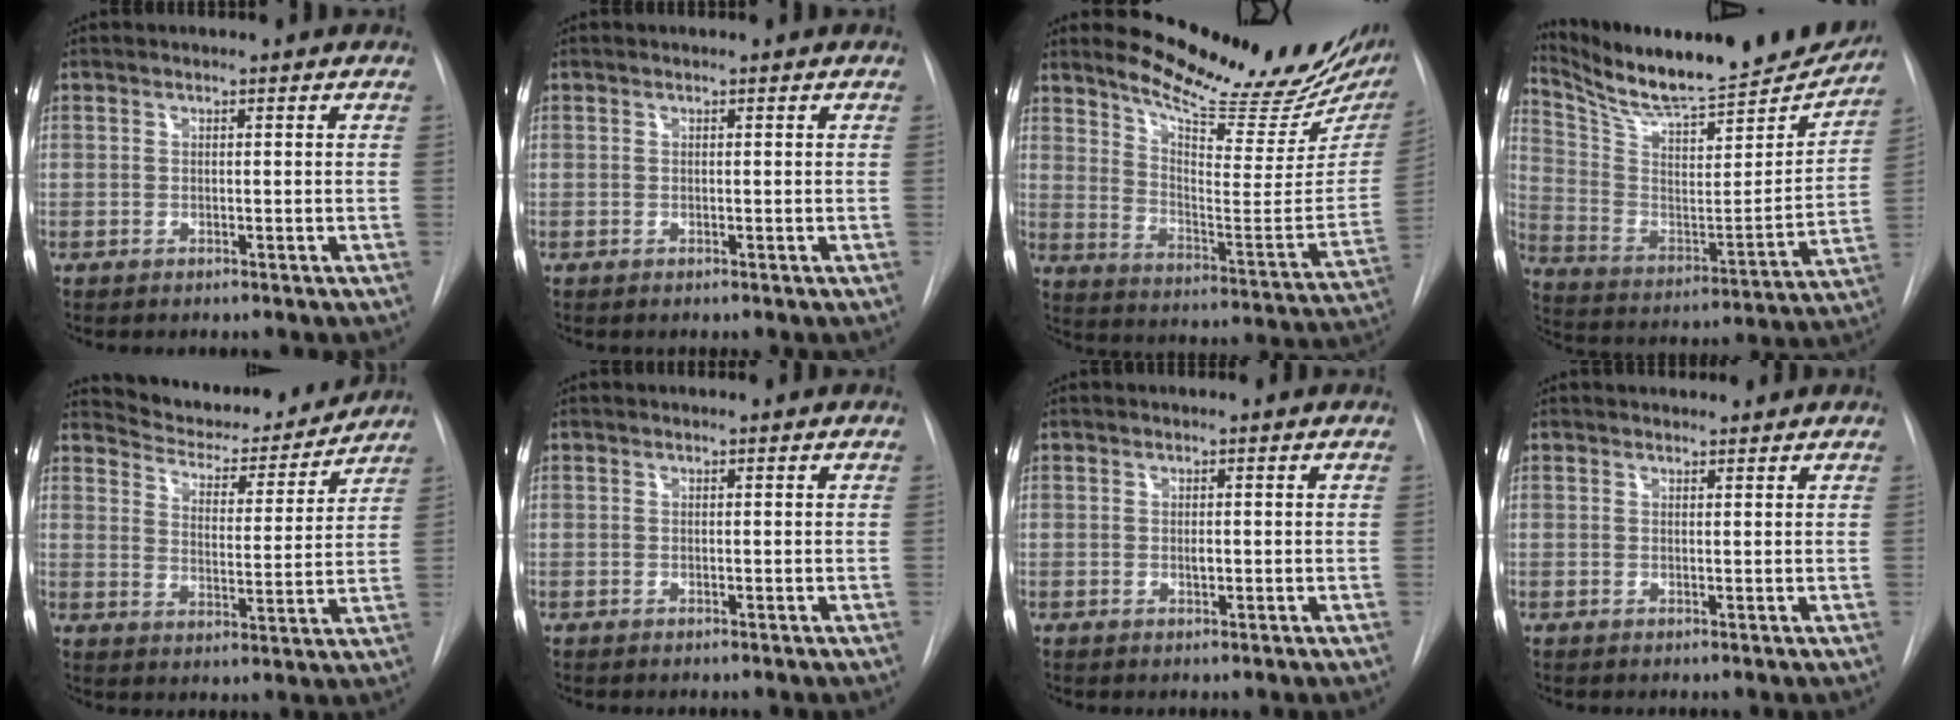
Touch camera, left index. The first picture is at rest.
{"total": 0.0}
{"total": 22.7, "force": [19.3, 3.8, 11.3], "torque": [-0.171, -0.083, 0.257]}
{"total": 23.7, "force": [21.8, 2.9, 9.0], "torque": [-0.156, -0.056, 0.327]}
{"total": 13.8, "force": [13.3, 2.6, 2.7], "torque": [-0.036, -0.015, 0.187]}
{"total": 0.0}
{"total": 0.7, "force": [0.0, 0.3, 0.6], "torque": [-0.010, -0.001, 0.001]}
{"total": 3.3, "force": [3.2, 0.8, 0.7], "torque": [-0.011, 0.023, 0.045]}